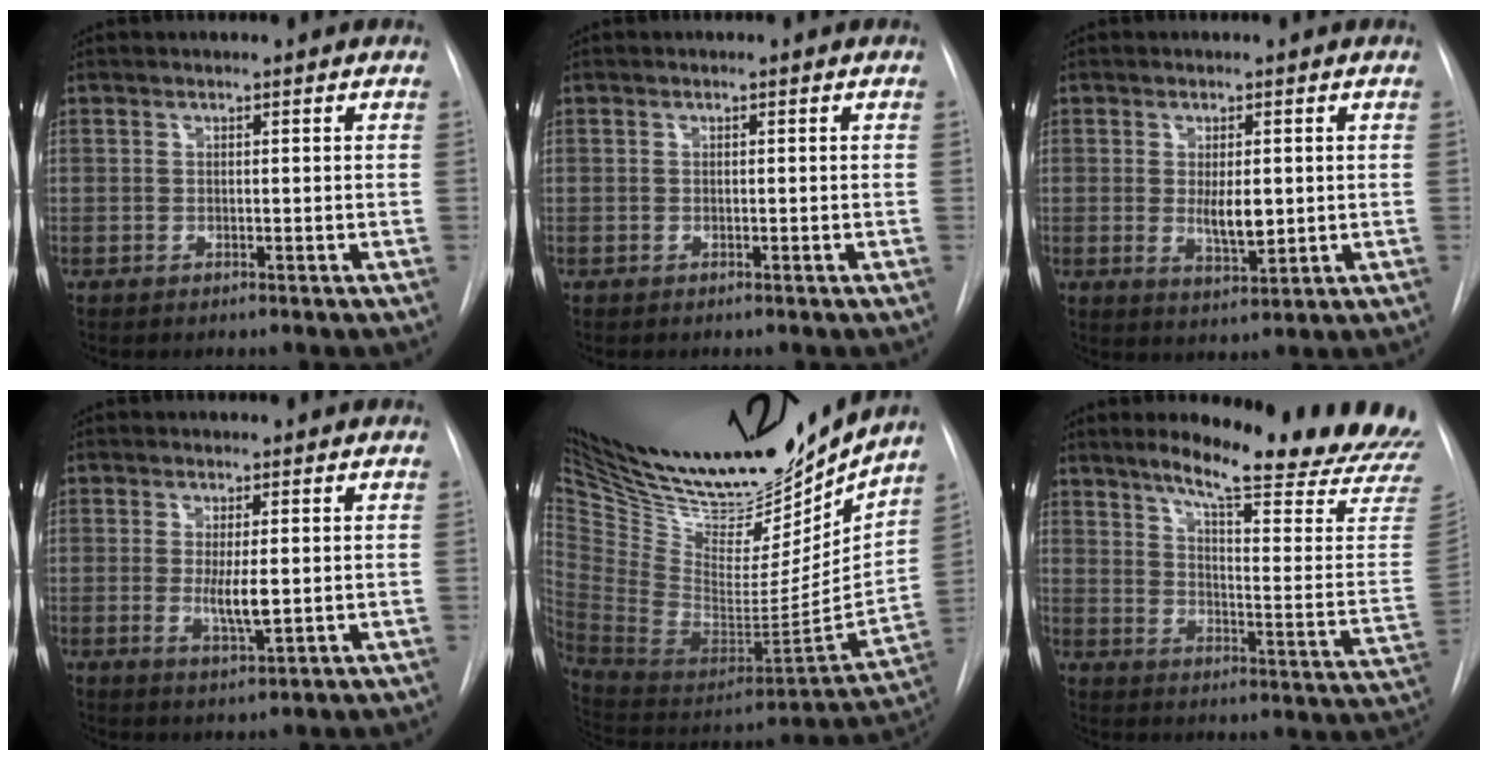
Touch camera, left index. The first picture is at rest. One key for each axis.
{"total": 0.0}
{"total": 4.4, "fx": 0.4, "fy": 1.5, "fz": 4.1, "tx": -0.071, "ty": -0.011, "tz": 0.013}
{"total": 4.1, "fx": 0.2, "fy": 0.7, "fz": 4.0, "tx": -0.073, "ty": -0.011, "tz": 0.006}
{"total": 31.4, "fx": 27.2, "fy": 8.5, "fz": 13.2, "tx": -0.258, "ty": -0.050, "tz": 0.432}
{"total": 24.3, "fx": 20.9, "fy": 1.0, "fz": 12.2, "tx": -0.168, "ty": -0.098, "tz": 0.260}